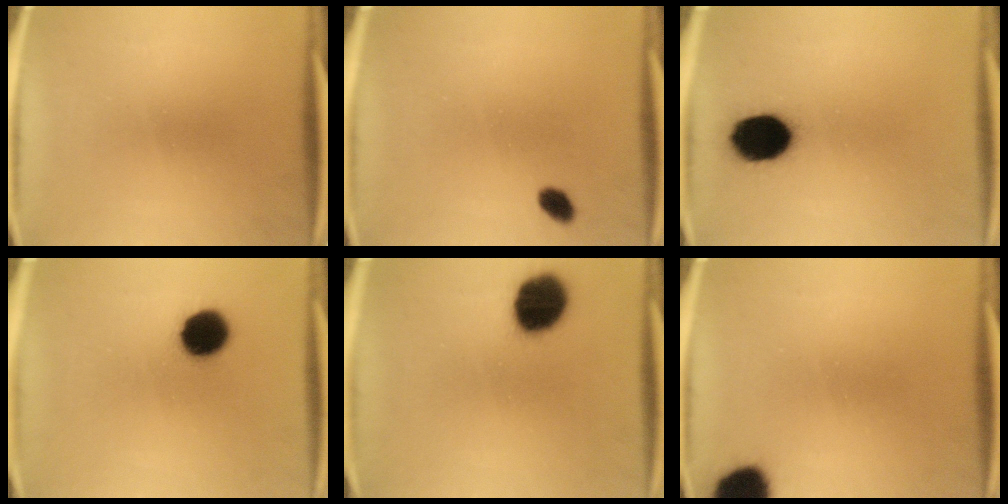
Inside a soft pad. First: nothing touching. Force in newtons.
{"total": 2.4}
{"total": 12.7}
{"total": 9.5}
{"total": 13.2}
{"total": 9.2}